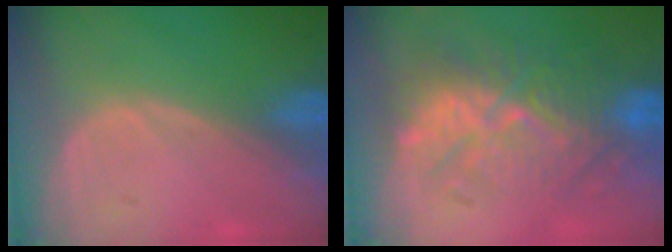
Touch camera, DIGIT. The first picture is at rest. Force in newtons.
{"total": 9.6, "press": 9.5, "slide": 1.5}